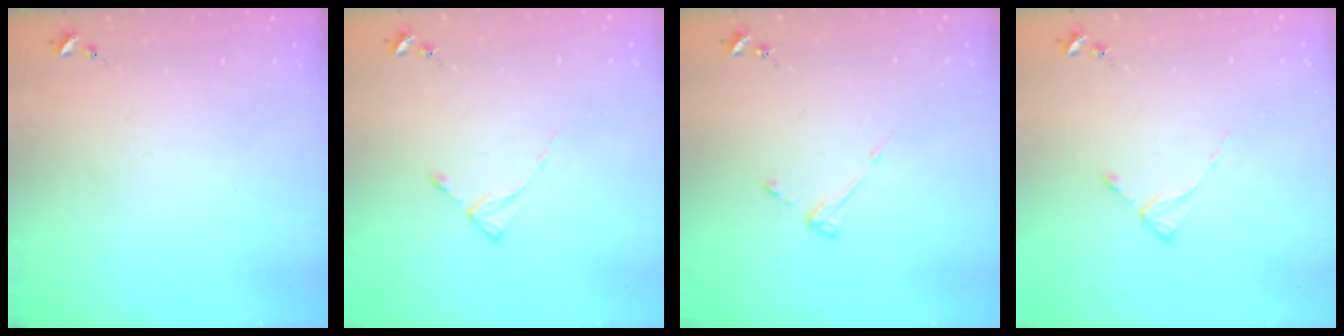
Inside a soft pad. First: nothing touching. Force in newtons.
{"total": 2.6, "press": 2.6, "slide": 0.3}
{"total": 4.2, "press": 4.2, "slide": 0.4}
{"total": 2.6, "press": 2.6, "slide": 0.3}